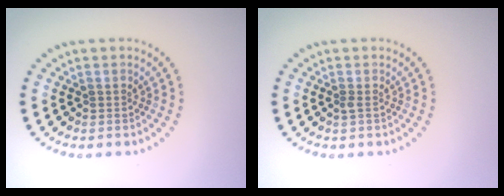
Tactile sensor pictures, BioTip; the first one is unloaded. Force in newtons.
{"total": 0.5, "press": 0.4, "slide": 0.3}